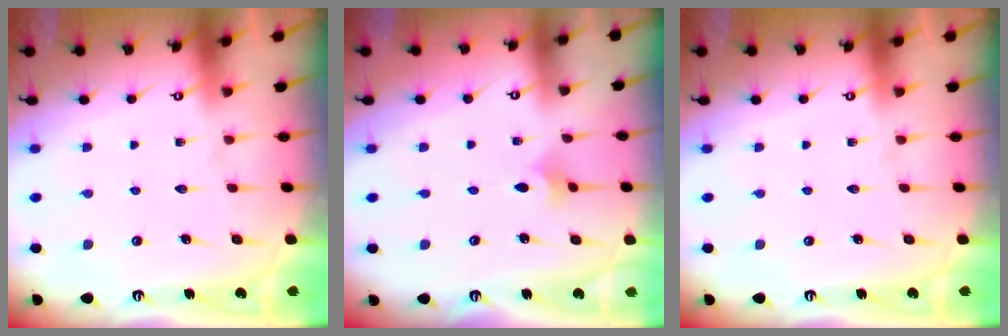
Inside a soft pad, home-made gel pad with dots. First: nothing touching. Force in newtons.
{"total": 1.6, "press": 1.5, "slide": 0.4}
{"total": 0.0}